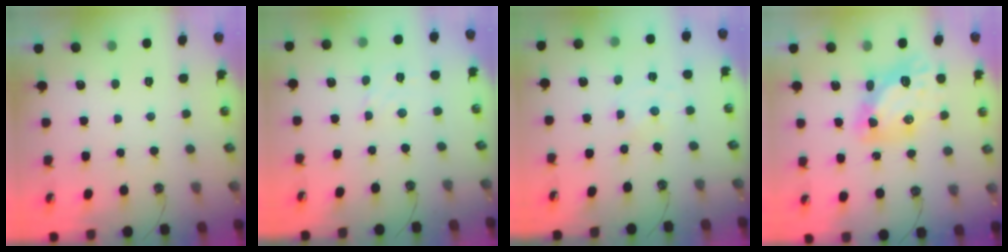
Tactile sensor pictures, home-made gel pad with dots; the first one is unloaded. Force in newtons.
{"total": 1.8, "press": 1.7, "slide": 0.6}
{"total": 0.0}
{"total": 11.3, "press": 11.2, "slide": 1.2}